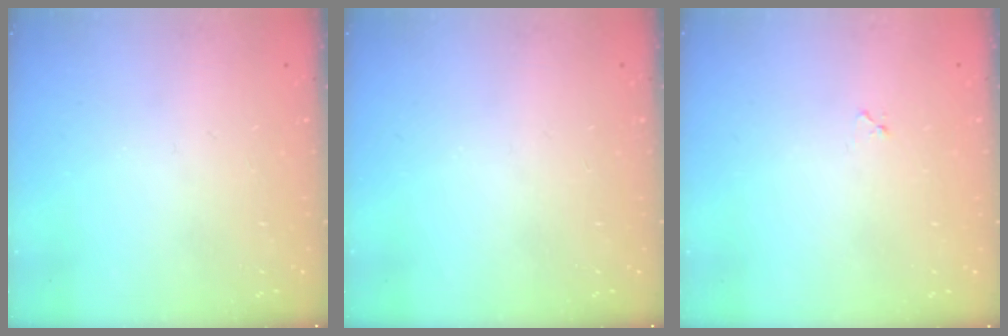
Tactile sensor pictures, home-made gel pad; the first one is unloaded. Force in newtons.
{"total": 0.0}
{"total": 3.4, "press": 3.4, "slide": 0.4}